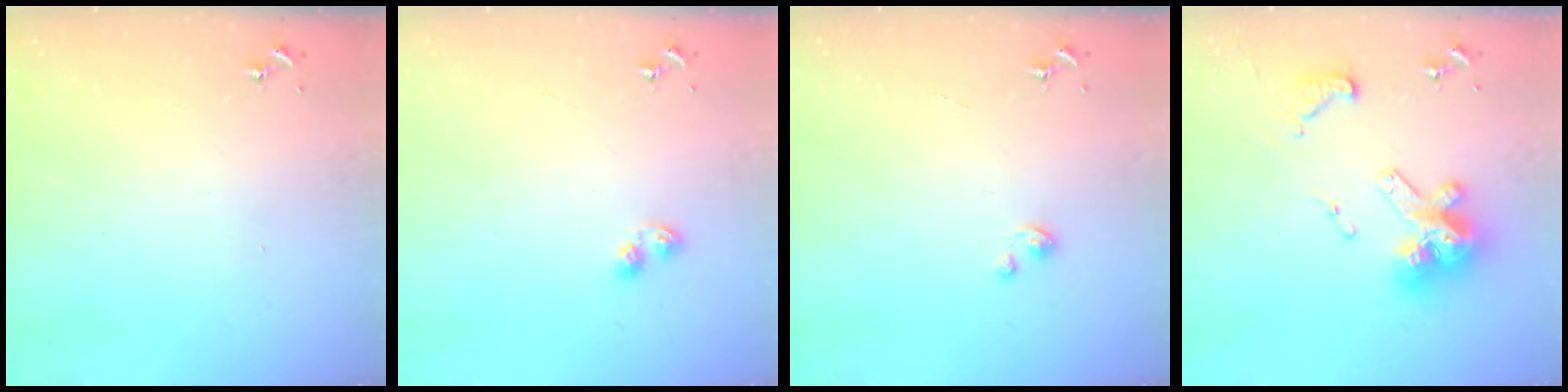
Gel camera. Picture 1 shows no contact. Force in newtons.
{"total": 4.5, "press": 4.5, "slide": 0.5}
{"total": 1.5, "press": 1.5, "slide": 0.2}
{"total": 18.4, "press": 18.3, "slide": 1.8}